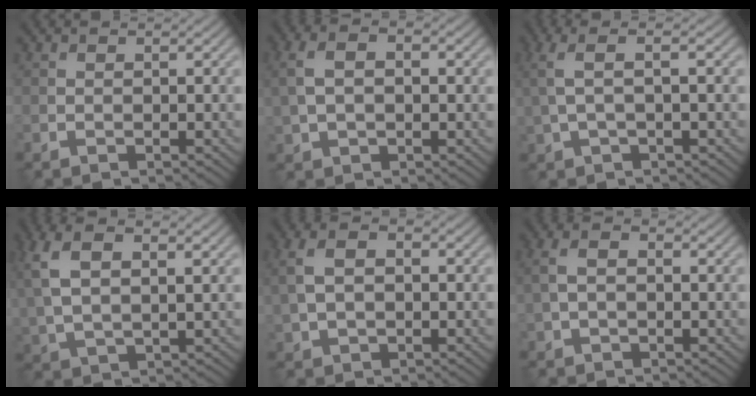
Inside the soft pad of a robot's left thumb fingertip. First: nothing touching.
{"total": 5.5, "force": [0.9, 3.3, 4.2], "torque": [-0.099, 0.009, 0.015]}
{"total": 4.5, "force": [0.7, 1.3, 4.3], "torque": [-0.099, 0.013, 0.008]}
{"total": 9.6, "force": [3.4, 4.7, 7.6], "torque": [-0.195, -0.001, 0.068]}
{"total": 6.1, "force": [1.1, 3.9, 4.7], "torque": [-0.109, 0.008, 0.017]}
{"total": 3.9, "force": [0.5, 2.3, 3.1], "torque": [-0.075, 0.008, 0.005]}